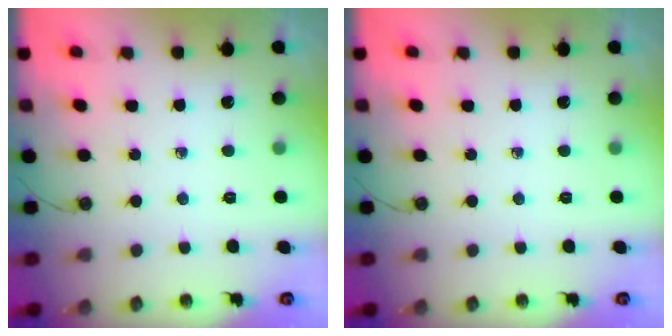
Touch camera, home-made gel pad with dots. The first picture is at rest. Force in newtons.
{"total": 0.0}